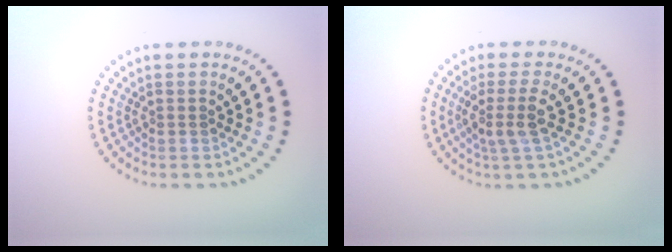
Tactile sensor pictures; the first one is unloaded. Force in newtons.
{"total": 2.7, "press": 2.1, "slide": 1.7}